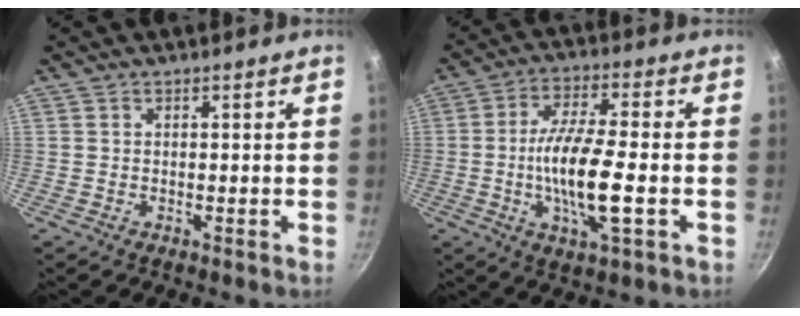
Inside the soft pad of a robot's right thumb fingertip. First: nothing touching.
{"total": 13.0, "force": [-2.4, 3.3, 12.3], "torque": [-0.229, 0.012, -0.051]}